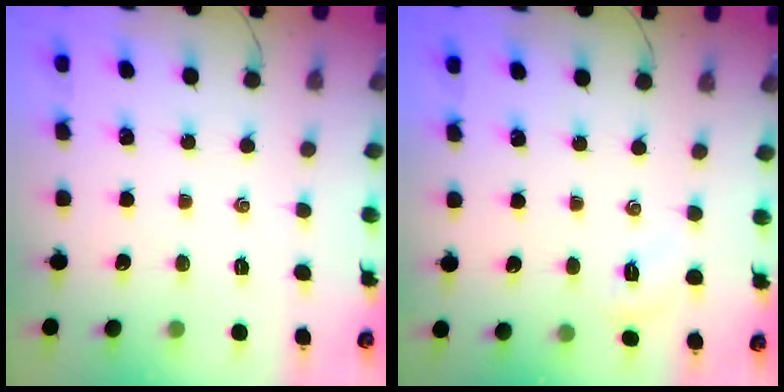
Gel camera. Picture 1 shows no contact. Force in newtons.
{"total": 3.3, "press": 3.1, "slide": 0.8}